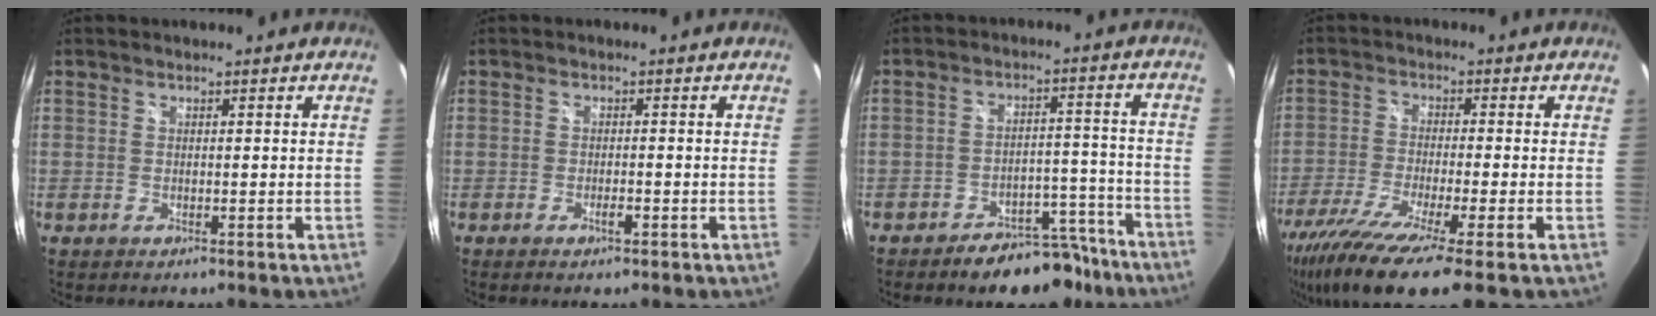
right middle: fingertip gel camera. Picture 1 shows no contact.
{"total": 1.5, "force": [-1.0, 0.4, 1.1], "torque": [-0.022, -0.001, -0.018]}
{"total": 10.5, "force": [-8.7, 4.7, 3.6], "torque": [-0.052, 0.031, -0.106]}
{"total": 14.5, "force": [-9.8, 1.0, 10.6], "torque": [-0.222, -0.062, -0.174]}